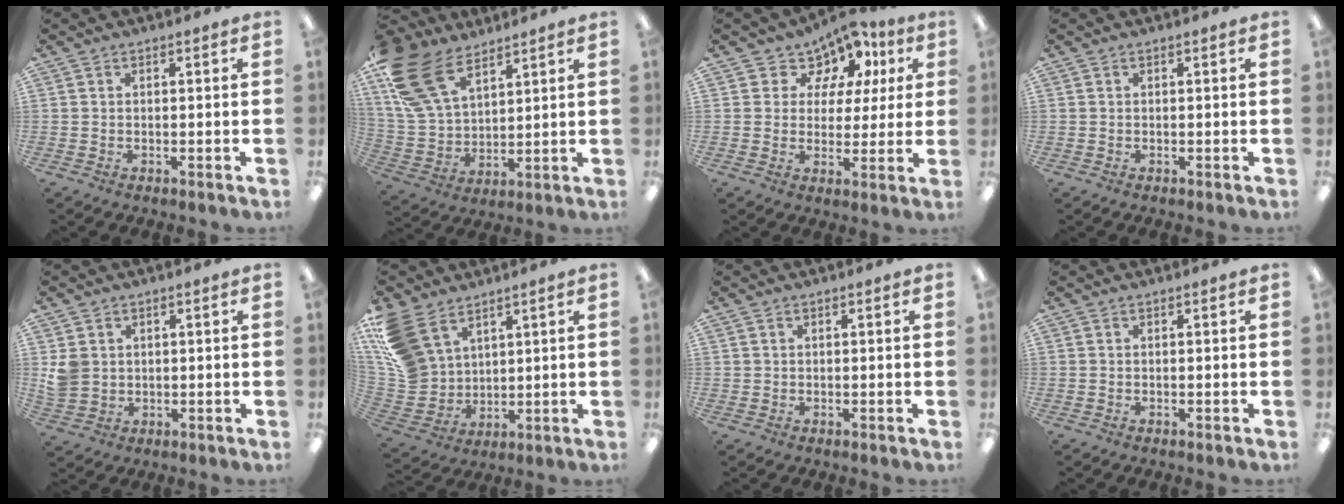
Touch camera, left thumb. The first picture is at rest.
{"total": 18.7, "force": [11.1, 10.5, 10.9], "torque": [-0.259, -0.036, 0.210]}
{"total": 9.3, "force": [6.1, 6.8, 2.0], "torque": [-0.054, -0.040, 0.116]}
{"total": 0.0}
{"total": 4.7, "force": [1.2, 4.3, 1.3], "torque": [-0.026, 0.007, 0.025]}
{"total": 15.6, "force": [8.9, 10.6, 7.3], "torque": [-0.189, -0.033, 0.180]}
{"total": 0.8, "force": [0.3, 0.7, 0.0], "torque": [0.000, 0.003, 0.005]}
{"total": 0.0}